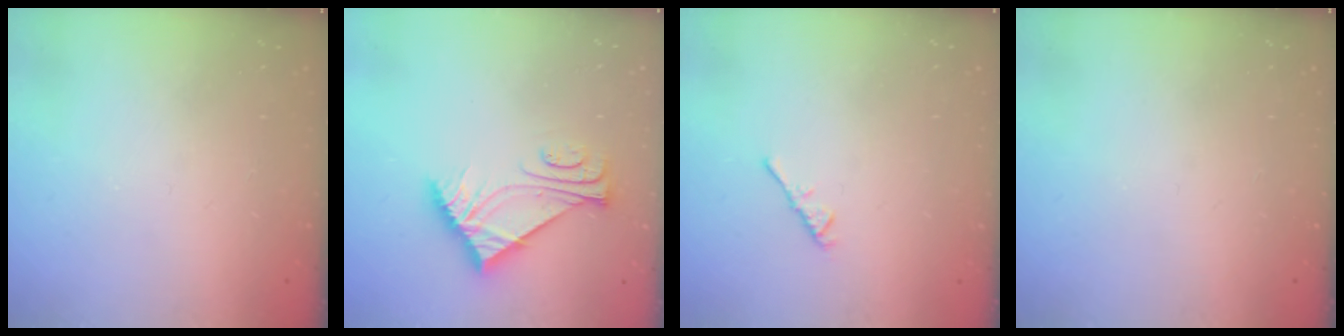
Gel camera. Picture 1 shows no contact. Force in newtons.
{"total": 7.4, "press": 7.4, "slide": 0.8}
{"total": 2.4, "press": 2.3, "slide": 0.6}
{"total": 0.0}